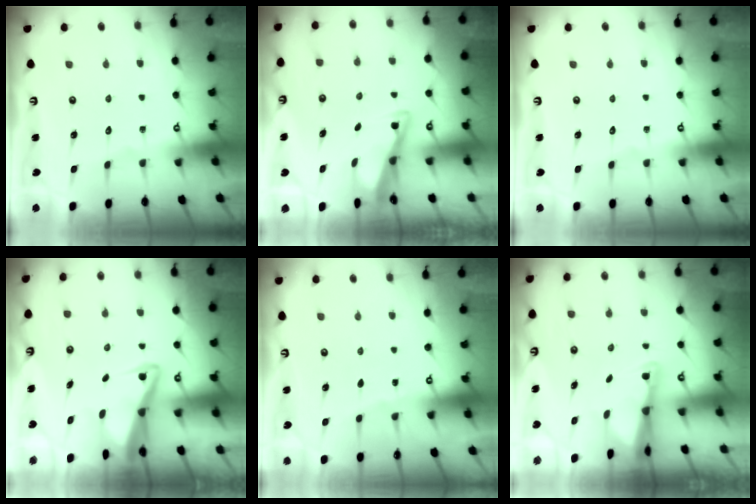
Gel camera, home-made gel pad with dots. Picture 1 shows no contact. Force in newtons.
{"total": 3.3, "press": 3.3, "slide": 0.4}
{"total": 0.0}
{"total": 4.4, "press": 4.3, "slide": 0.8}
{"total": 2.1, "press": 2.1, "slide": 0.4}
{"total": 2.6, "press": 2.6, "slide": 0.5}